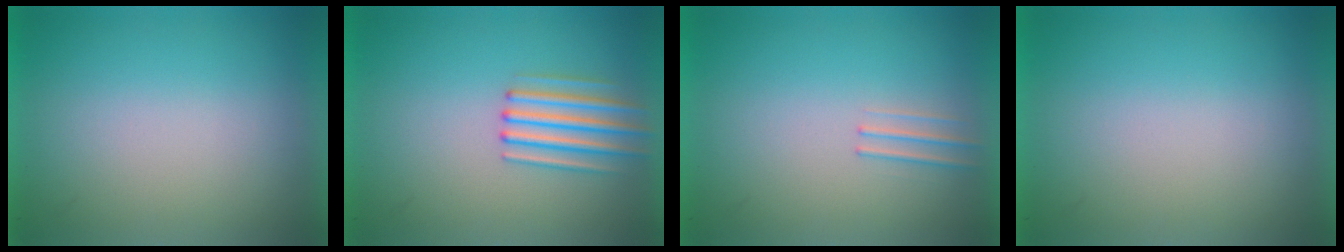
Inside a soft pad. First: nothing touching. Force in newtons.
{"total": 2.6}
{"total": 1.1}
{"total": 0.0}